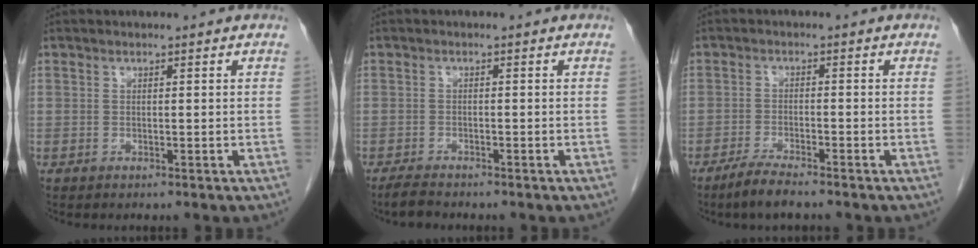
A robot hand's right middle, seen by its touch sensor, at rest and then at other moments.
{"total": 2.2, "force": [-2.0, 0.2, 0.9], "torque": [-0.027, -0.009, -0.036]}
{"total": 4.1, "force": [-3.3, 0.1, 2.4], "torque": [-0.056, -0.011, -0.064]}